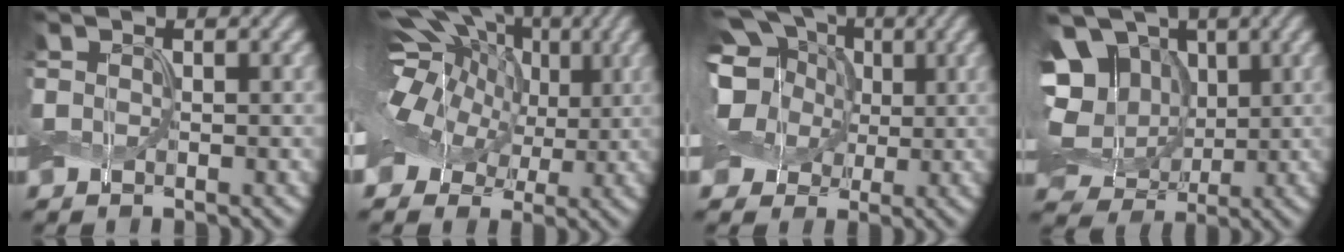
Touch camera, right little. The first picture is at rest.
{"total": 17.3, "force": [3.4, 12.2, 11.8], "torque": [-0.228, 0.035, 0.025]}
{"total": 10.7, "force": [3.0, 8.5, 5.8], "torque": [-0.138, 0.051, 0.018]}
{"total": 12.9, "force": [3.4, 10.3, 7.0], "torque": [-0.165, 0.027, 0.045]}